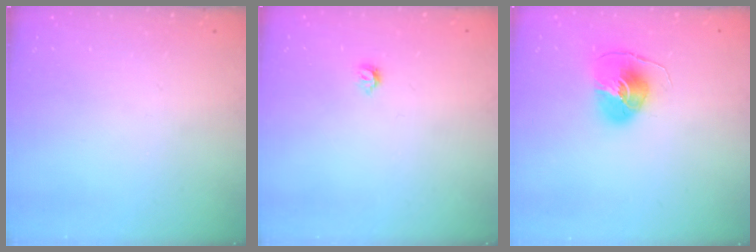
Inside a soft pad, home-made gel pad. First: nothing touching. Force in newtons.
{"total": 4.1, "press": 4.0, "slide": 0.8}
{"total": 8.1, "press": 8.1, "slide": 0.1}